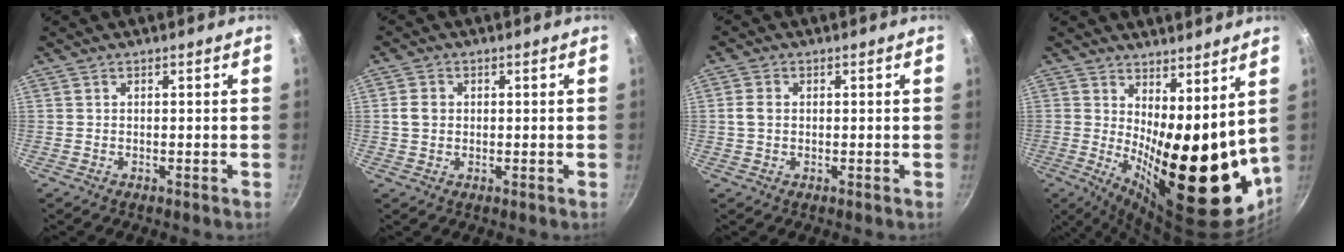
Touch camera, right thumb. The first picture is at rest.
{"total": 3.2, "force": [0.3, 2.7, 1.7], "torque": [-0.020, 0.005, 0.001]}
{"total": 2.9, "force": [0.2, 2.2, 1.9], "torque": [-0.034, 0.007, 0.002]}
{"total": 20.3, "force": [3.9, 8.5, 18.0], "torque": [-0.215, -0.054, 0.077]}